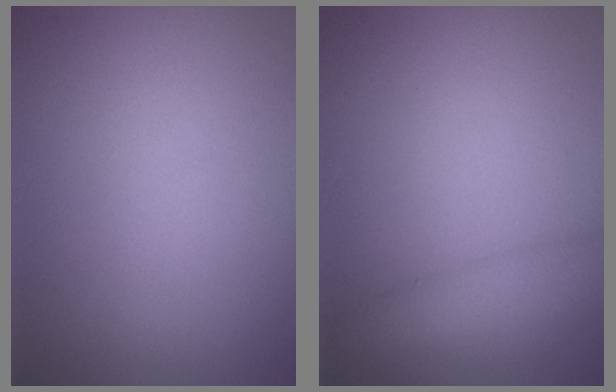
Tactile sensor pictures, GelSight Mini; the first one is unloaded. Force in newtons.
{"total": 2.9, "press": 2.9, "slide": 0.1}